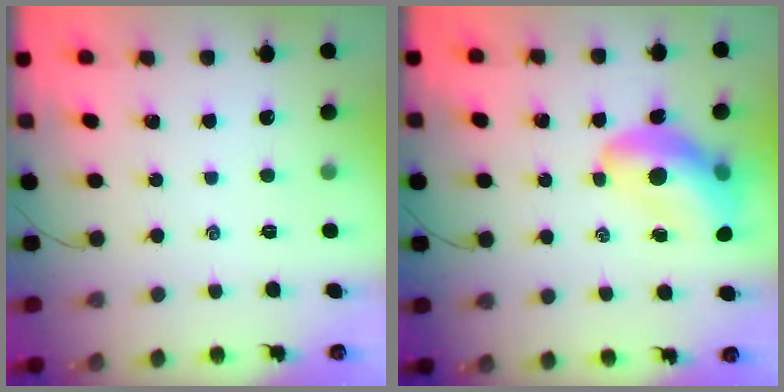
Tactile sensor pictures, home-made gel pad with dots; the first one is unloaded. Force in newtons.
{"total": 13.2, "press": 12.6, "slide": 3.7}